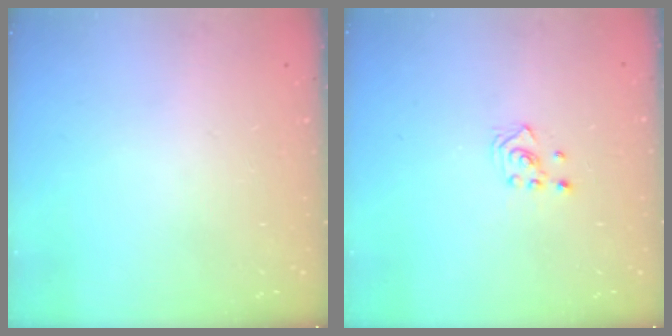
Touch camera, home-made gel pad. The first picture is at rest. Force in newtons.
{"total": 2.6, "press": 2.4, "slide": 0.9}